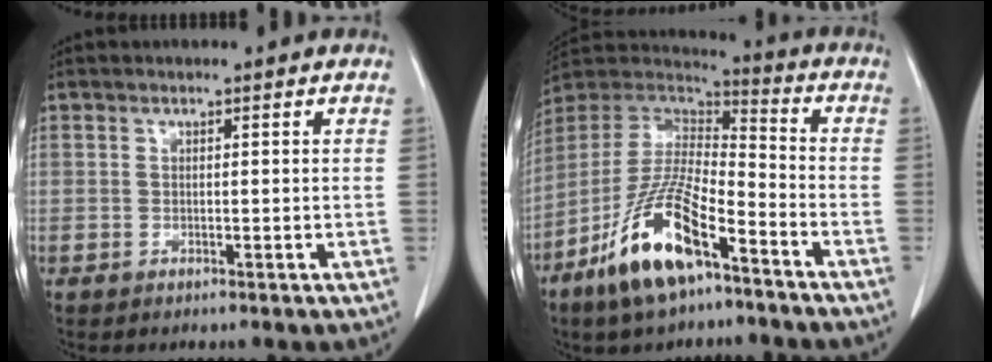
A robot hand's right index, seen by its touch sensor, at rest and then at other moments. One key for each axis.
{"total": 16.3, "fx": -9.3, "fy": 4.2, "fz": 12.6, "tx": -0.261, "ty": -0.013, "tz": -0.172}